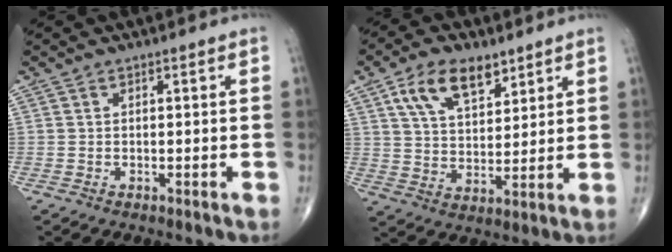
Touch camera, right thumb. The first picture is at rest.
{"total": 11.2, "force": [6.3, 6.0, 7.1], "torque": [-0.107, -0.026, 0.118]}